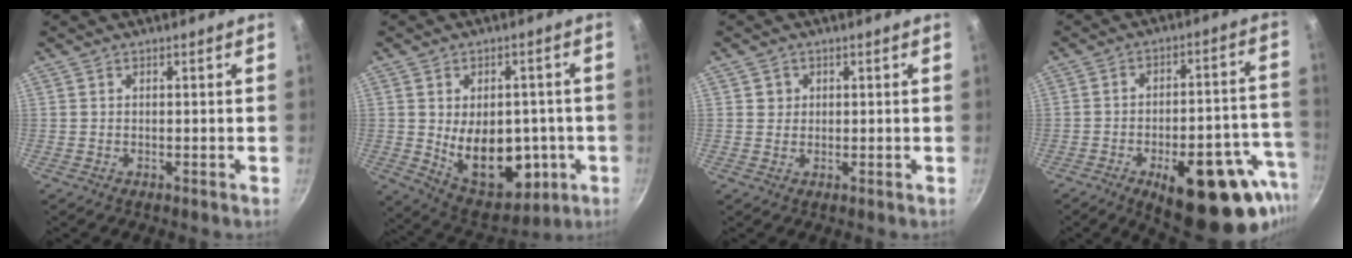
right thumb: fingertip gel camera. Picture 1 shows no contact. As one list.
[{"total": 16.3, "force": [-2.1, 10.8, 12.0], "torque": [-0.129, -0.011, -0.004]}, {"total": 1.8, "force": [0.5, 1.7, 0.3], "torque": [0.006, 0.004, 0.006]}, {"total": 25.4, "force": [-11.5, 10.5, 20.1], "torque": [-0.222, 0.045, -0.146]}]